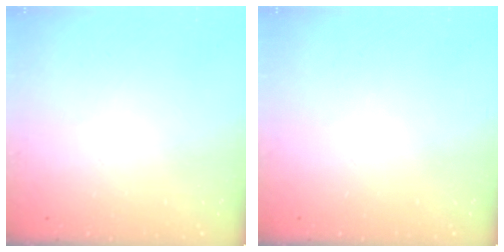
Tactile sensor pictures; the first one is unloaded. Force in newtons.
{"total": 0.0}